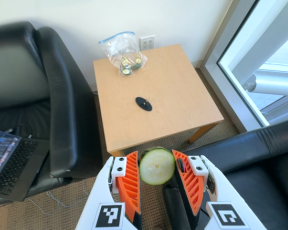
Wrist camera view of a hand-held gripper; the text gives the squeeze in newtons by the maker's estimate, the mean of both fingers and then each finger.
{"total": 10.3, "left": 10.5, "right": 10.2}